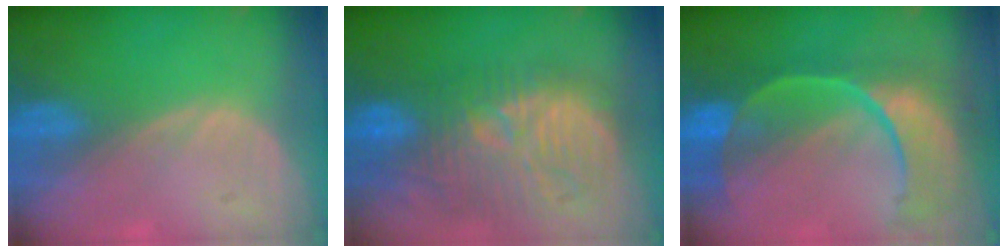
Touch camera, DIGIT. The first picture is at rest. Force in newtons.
{"total": 12.2, "press": 11.7, "slide": 3.6}
{"total": 12.0, "press": 9.7, "slide": 7.0}